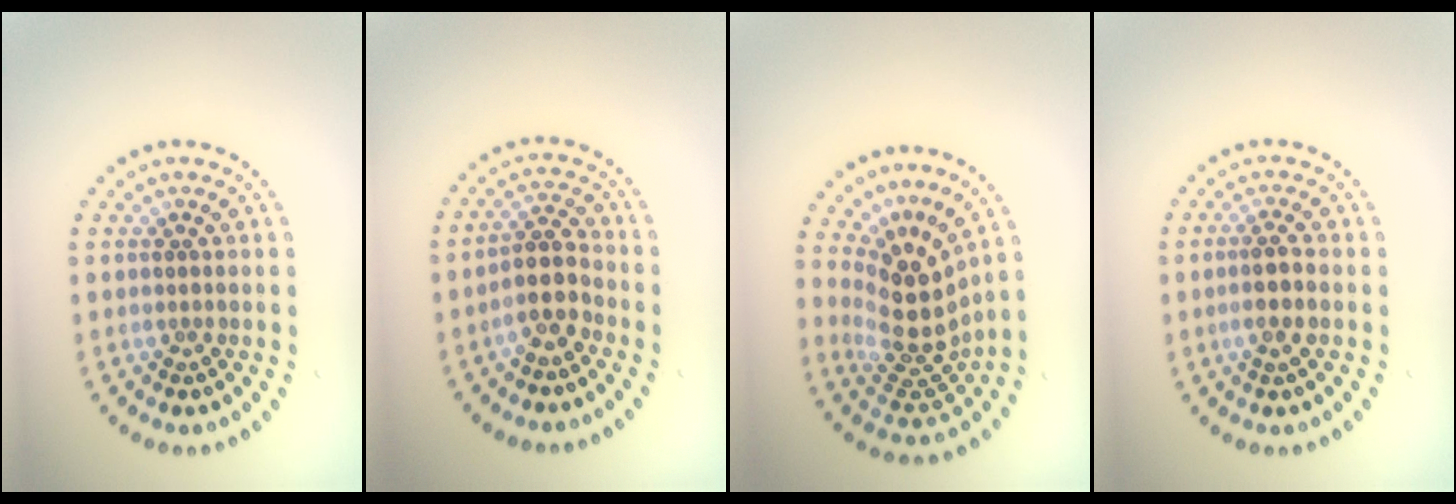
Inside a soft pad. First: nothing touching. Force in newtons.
{"total": 3.0, "press": 2.5, "slide": 1.5}
{"total": 4.8, "press": 3.5, "slide": 3.2}
{"total": 2.5, "press": 2.3, "slide": 1.0}